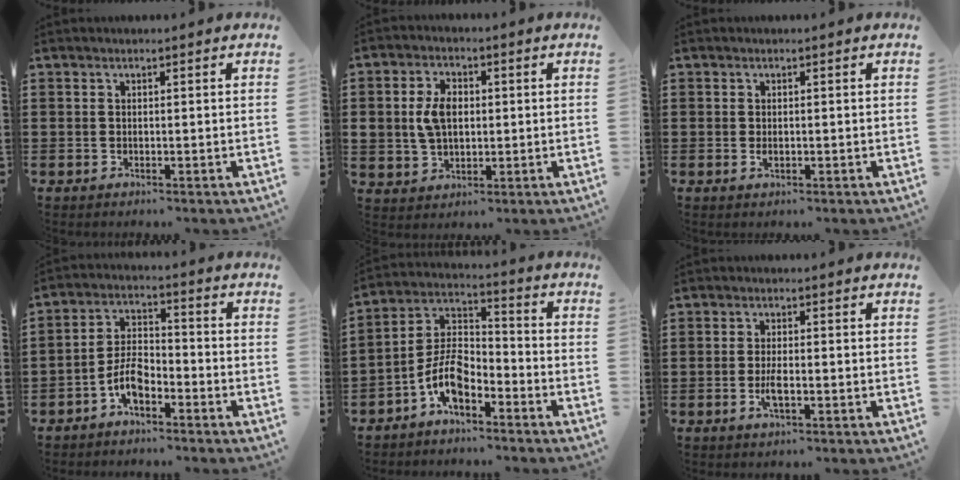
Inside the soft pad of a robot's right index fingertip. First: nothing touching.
{"total": 5.6, "force": [0.4, 4.0, 3.9], "torque": [-0.100, 0.009, 0.000]}
{"total": 0.8, "force": [-0.3, 0.3, 0.7], "torque": [-0.015, -0.003, -0.005]}
{"total": 5.8, "force": [-3.2, 2.5, 4.1], "torque": [-0.097, 0.002, -0.065]}
{"total": 7.9, "force": [-4.6, 3.6, 5.2], "torque": [-0.126, -0.005, -0.093]}
{"total": 3.0, "force": [-0.9, 0.6, 2.8], "torque": [-0.057, -0.005, -0.018]}